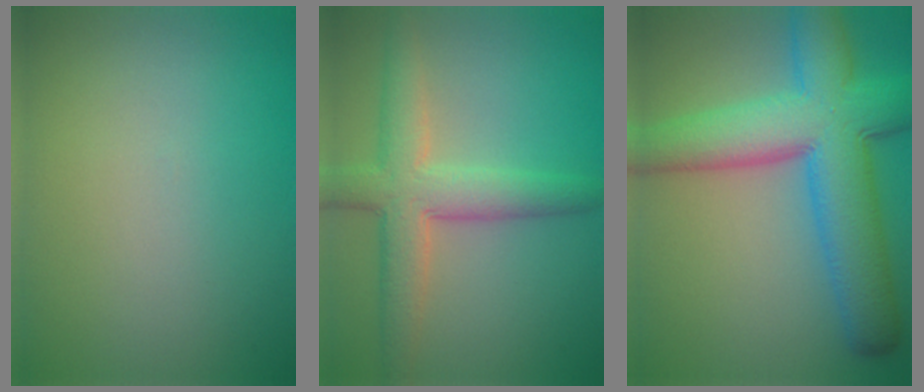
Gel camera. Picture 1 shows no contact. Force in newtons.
{"total": 5.6, "press": 5.6, "slide": 0.3}
{"total": 10.8, "press": 10.7, "slide": 0.5}